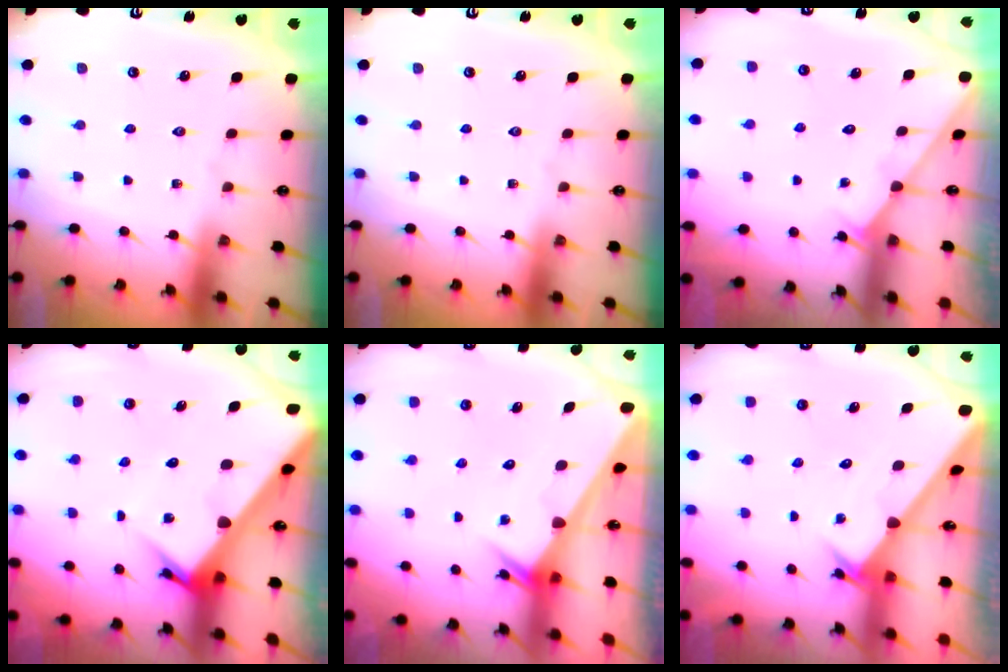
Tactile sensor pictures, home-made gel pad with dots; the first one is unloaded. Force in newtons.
{"total": 0.0}
{"total": 2.8, "press": 2.8, "slide": 0.3}
{"total": 5.6, "press": 5.6, "slide": 0.3}
{"total": 2.5, "press": 2.5, "slide": 0.1}
{"total": 2.5, "press": 2.5, "slide": 0.2}